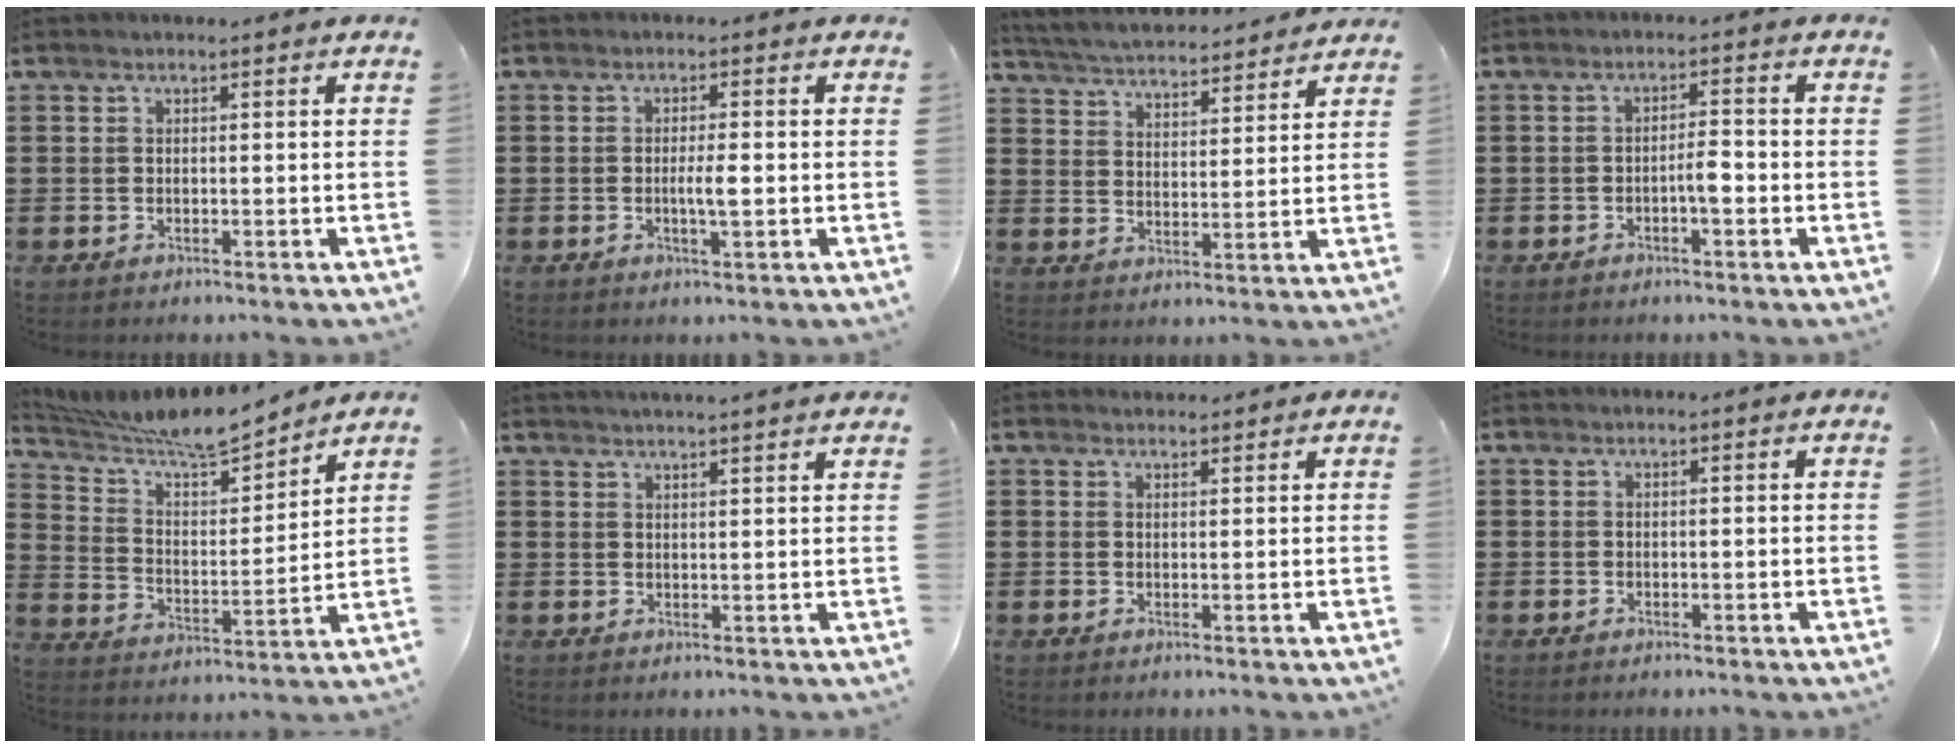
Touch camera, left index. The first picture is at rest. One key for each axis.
{"total": 3.1, "fx": -0.4, "fy": 0.5, "fz": 3.0, "tx": -0.054, "ty": -0.003, "tz": -0.008}
{"total": 4.3, "fx": 4.2, "fy": 0.0, "fz": 0.2, "tx": -0.028, "ty": -0.032, "tz": 0.070}
{"total": 3.1, "fx": -1.1, "fy": 0.7, "fz": 2.8, "tx": -0.052, "ty": 0.005, "tz": -0.021}
{"total": 7.7, "fx": 7.2, "fy": 0.5, "fz": 2.5, "tx": -0.081, "ty": -0.055, "tz": 0.122}
{"total": 2.3, "fx": 2.3, "fy": -0.6, "fz": 0.2, "tx": -0.011, "ty": -0.010, "tz": 0.042}
{"total": 1.5, "fx": 1.4, "fy": 0.3, "fz": -0.1, "tx": -0.002, "ty": 0.002, "tz": 0.029}
{"total": 0.0}